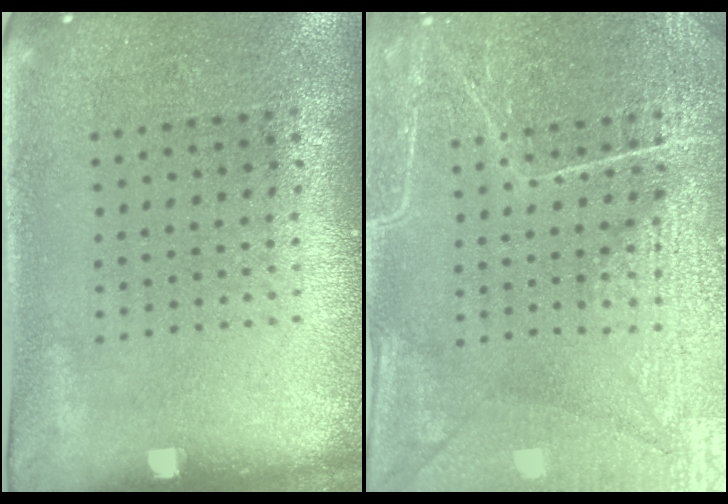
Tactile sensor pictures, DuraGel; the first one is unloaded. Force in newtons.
{"total": 4.1, "press": 4.1, "slide": 0.4}